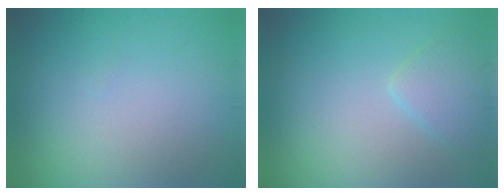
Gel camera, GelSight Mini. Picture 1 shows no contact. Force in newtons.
{"total": 2.5, "press": 2.5, "slide": 0.2}